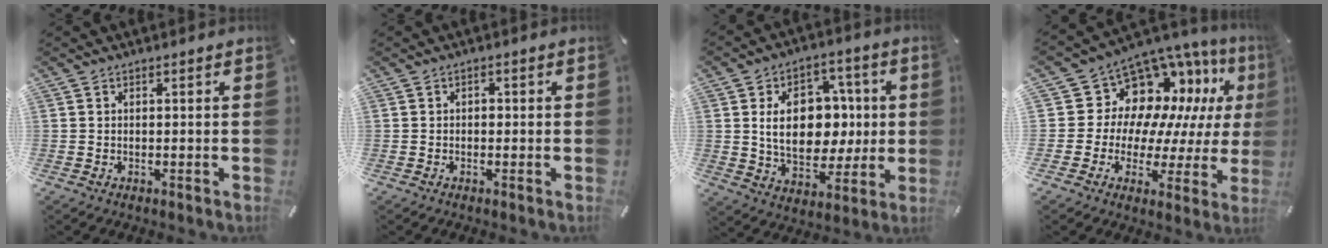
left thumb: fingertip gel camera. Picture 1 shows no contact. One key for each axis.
{"total": 0.9, "fx": -0.1, "fy": 0.8, "fz": 0.5, "tx": -0.010, "ty": 0.004, "tz": -0.004}
{"total": 15.7, "fx": 1.6, "fy": 11.8, "fz": 10.3, "tx": -0.172, "ty": 0.003, "tz": 0.031}
{"total": 12.2, "fx": 5.7, "fy": 9.8, "fz": 4.6, "tx": -0.072, "ty": -0.072, "tz": 0.110}